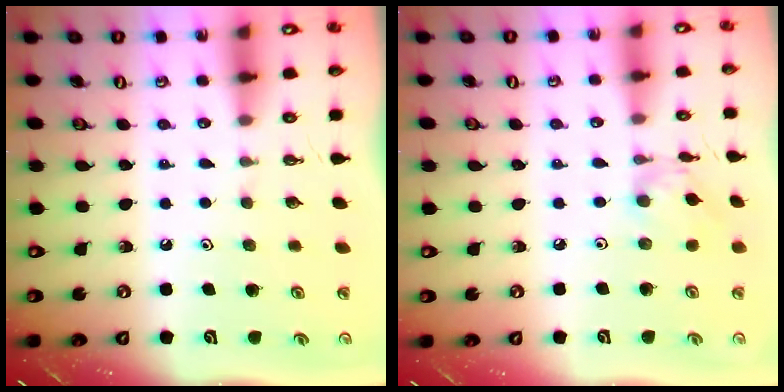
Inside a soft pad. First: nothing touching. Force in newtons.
{"total": 3.2, "press": 3.2, "slide": 0.4}